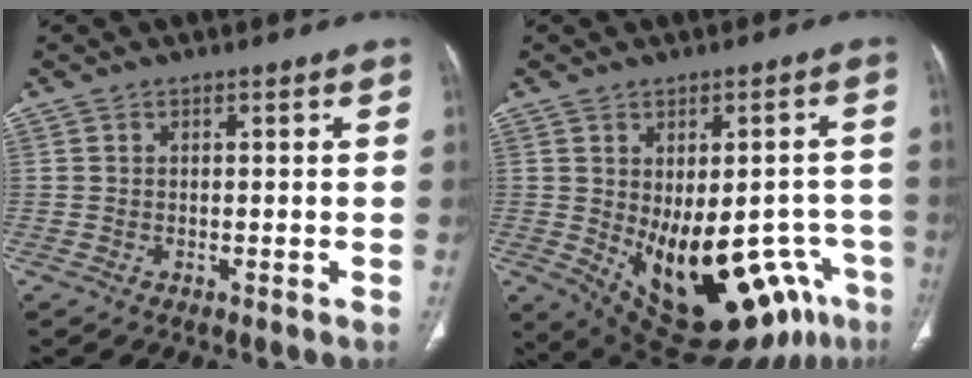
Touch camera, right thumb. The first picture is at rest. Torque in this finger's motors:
{"motor_torque": [2.54, 2.47, 1.32, -1.25, 0.50]}